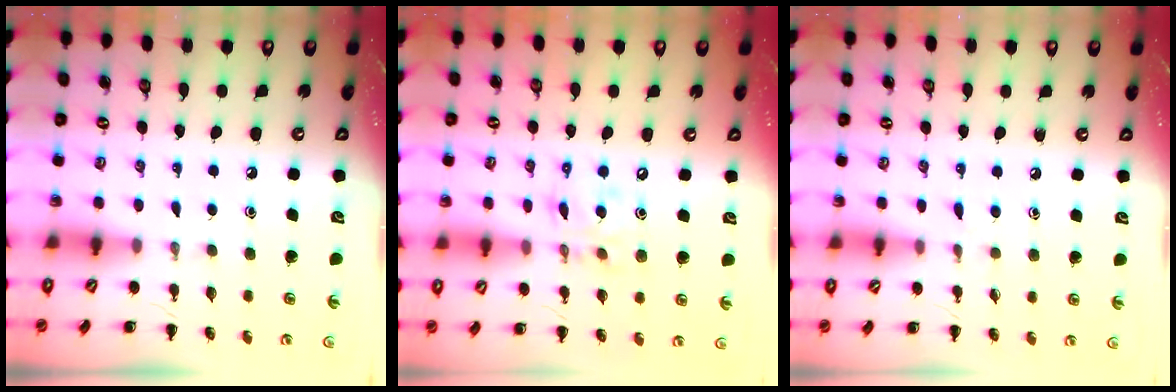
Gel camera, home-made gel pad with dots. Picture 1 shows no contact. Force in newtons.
{"total": 11.1, "press": 10.9, "slide": 2.4}
{"total": 3.0, "press": 2.7, "slide": 1.4}